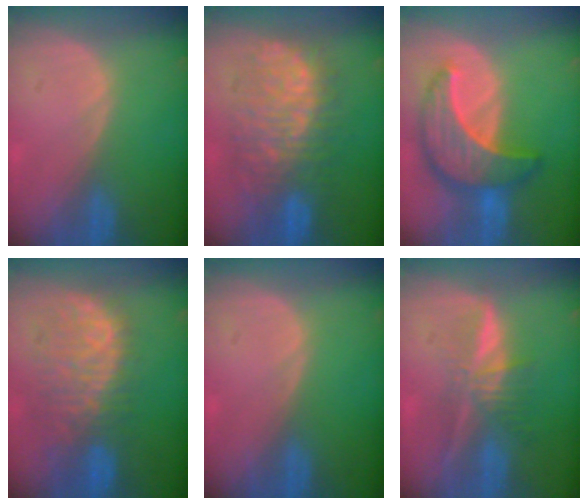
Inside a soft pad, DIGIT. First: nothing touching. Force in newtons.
{"total": 11.1, "press": 11.0, "slide": 1.2}
{"total": 9.9, "press": 9.9, "slide": 0.8}
{"total": 10.4, "press": 9.4, "slide": 4.6}
{"total": 0.0}
{"total": 6.2, "press": 5.5, "slide": 2.9}